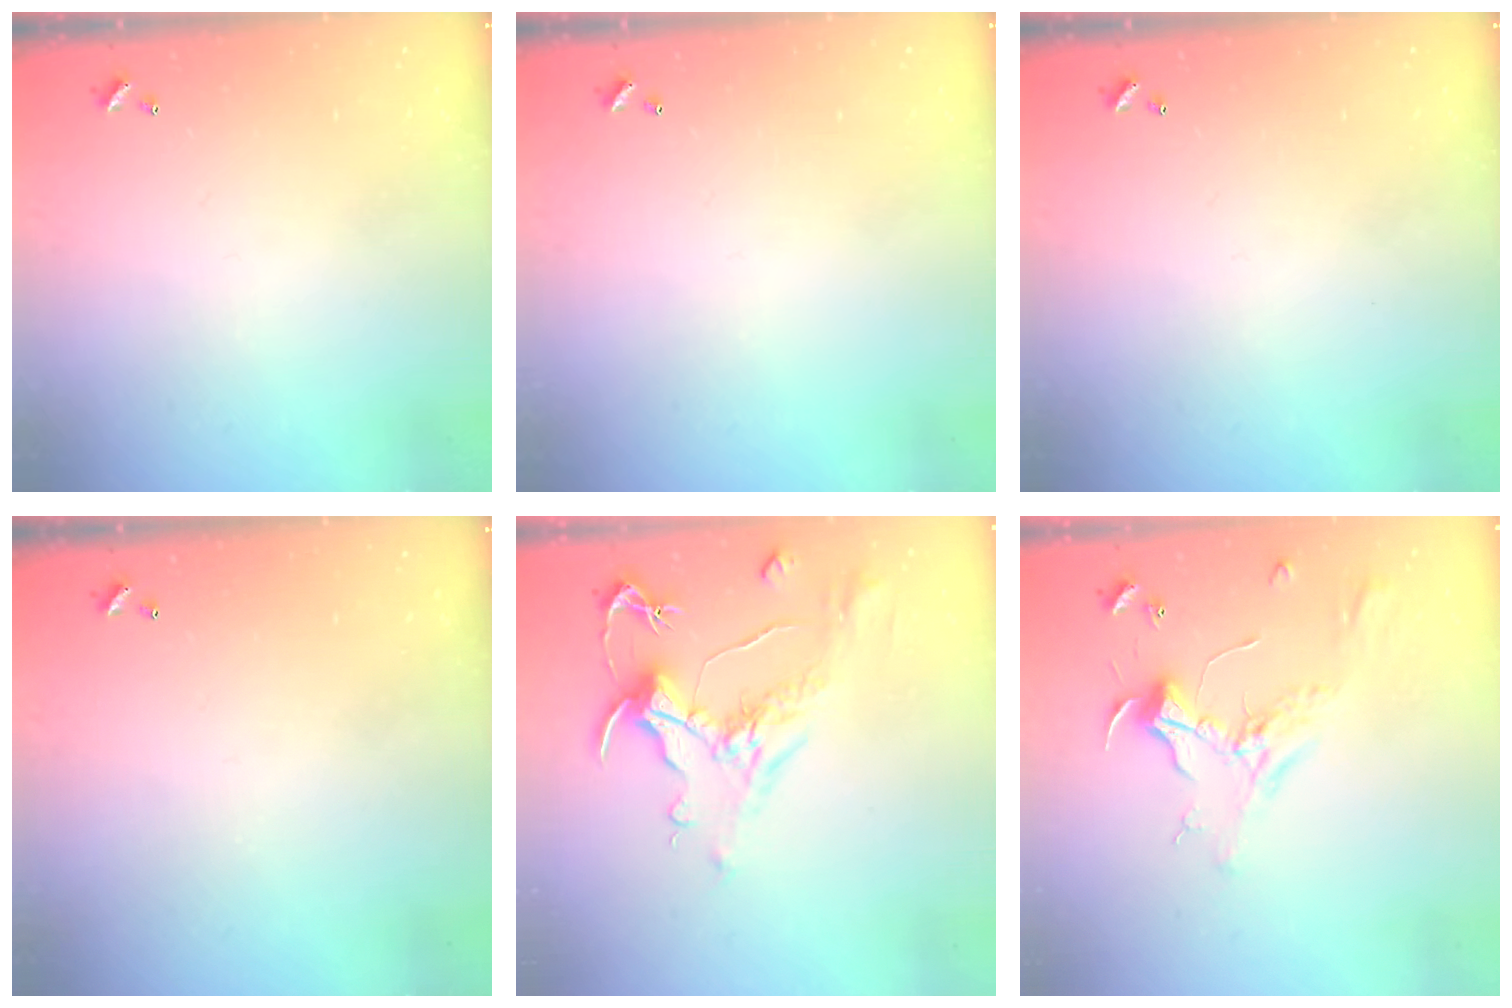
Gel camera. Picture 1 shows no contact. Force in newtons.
{"total": 0.0}
{"total": 0.0}
{"total": 0.0}
{"total": 1.6, "press": 0.7, "slide": 1.5}
{"total": 2.3, "press": 2.2, "slide": 0.9}